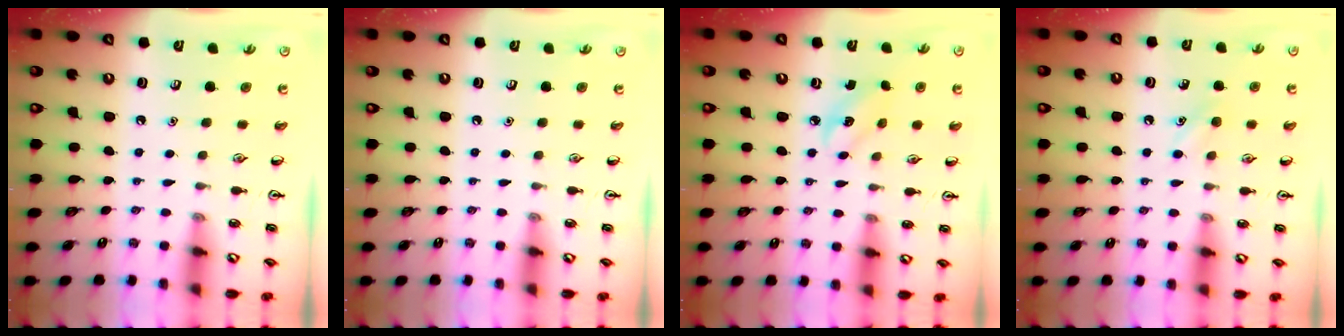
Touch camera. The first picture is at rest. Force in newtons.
{"total": 0.0}
{"total": 2.8, "press": 2.7, "slide": 0.8}
{"total": 5.4, "press": 5.1, "slide": 1.6}